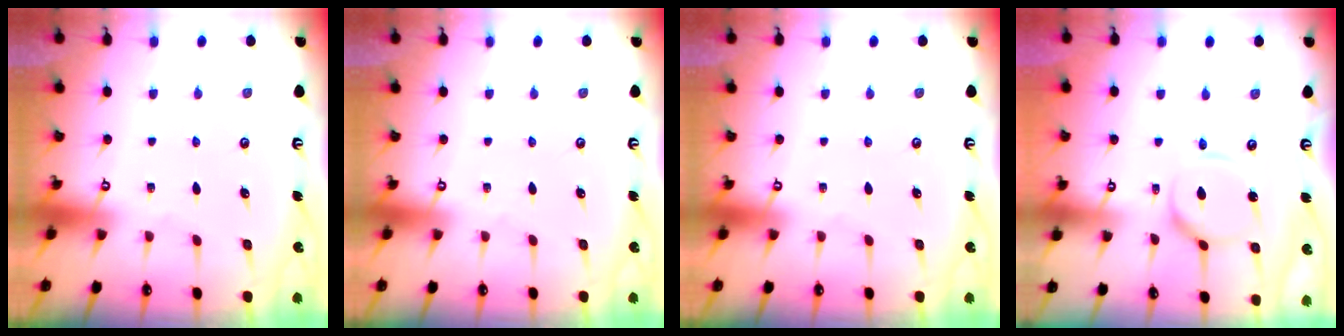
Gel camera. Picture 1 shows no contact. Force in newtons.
{"total": 0.0}
{"total": 0.0}
{"total": 9.3, "press": 9.3, "slide": 1.0}